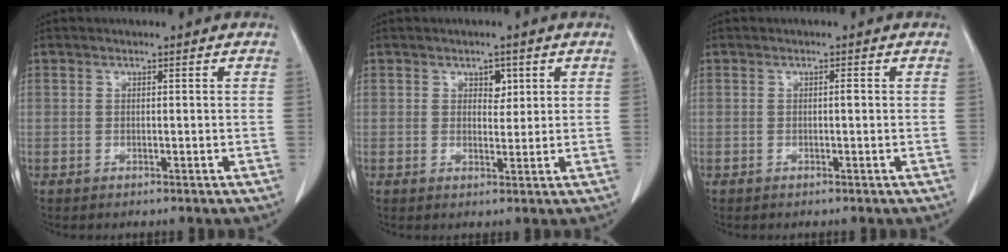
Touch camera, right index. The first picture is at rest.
{"total": 2.5, "force": [1.2, 1.5, 1.5], "torque": [-0.016, 0.001, 0.019]}
{"total": 0.6, "force": [0.0, 0.1, 0.6], "torque": [-0.010, 0.001, -0.001]}